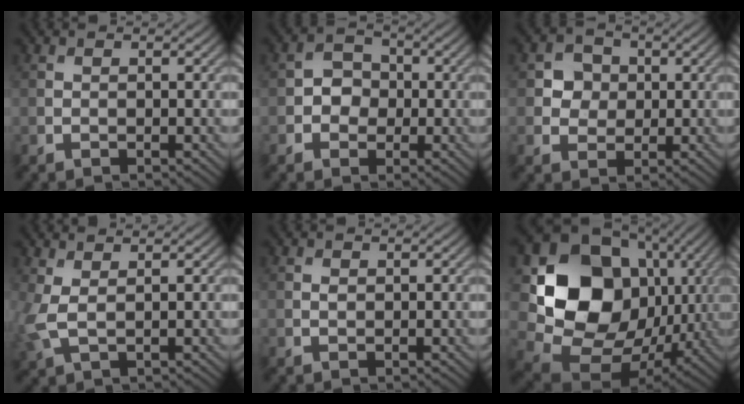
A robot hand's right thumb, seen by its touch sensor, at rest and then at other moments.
{"total": 3.2, "force": [-0.5, 2.8, 1.4], "torque": [-0.016, 0.002, -0.021]}
{"total": 3.6, "force": [0.4, 3.4, 1.3], "torque": [-0.027, 0.003, -0.001]}
{"total": 3.6, "force": [1.1, 1.6, 3.0], "torque": [-0.092, -0.001, 0.020]}
{"total": 0.5, "force": [0.2, 0.4, 0.3], "torque": [-0.006, -0.001, 0.002]}
{"total": 18.3, "force": [2.7, 14.9, 10.2], "torque": [-0.220, -0.029, 0.063]}